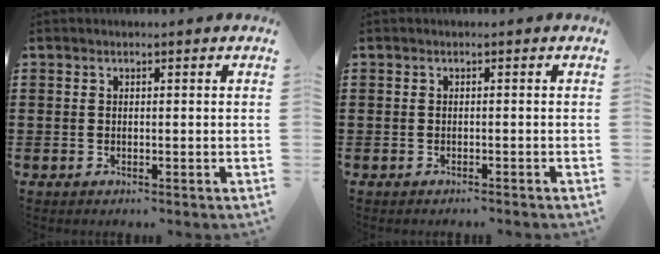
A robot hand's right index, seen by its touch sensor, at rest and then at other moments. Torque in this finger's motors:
{"motor_torque": [-0.36, 0.04, 0.02, 0.00]}